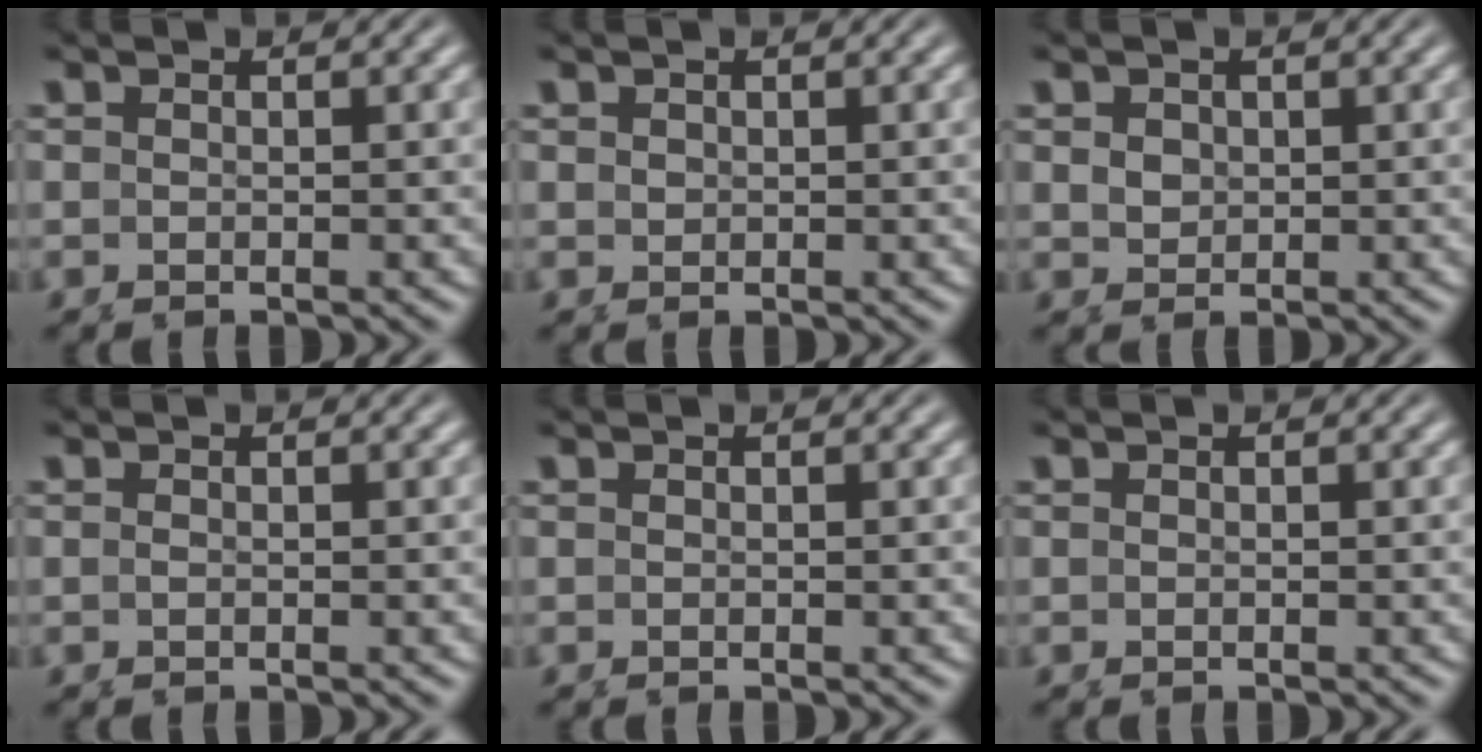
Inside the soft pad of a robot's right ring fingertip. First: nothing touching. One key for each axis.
{"total": 0.7, "fx": 0.6, "fy": -0.1, "fz": -0.2, "tx": 0.002, "ty": -0.001, "tz": 0.016}
{"total": 1.0, "fx": 0.9, "fy": 0.5, "fz": 0.0, "tx": 0.001, "ty": 0.001, "tz": 0.022}
{"total": 0.6, "fx": 0.1, "fy": -0.6, "fz": -0.1, "tx": -0.002, "ty": -0.001, "tz": 0.004}
{"total": 0.0}
{"total": 0.0}